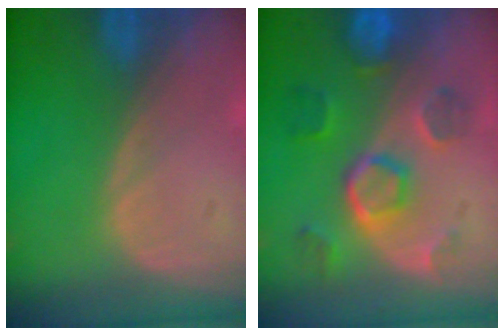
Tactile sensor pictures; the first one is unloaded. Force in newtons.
{"total": 8.6, "press": 7.7, "slide": 3.9}